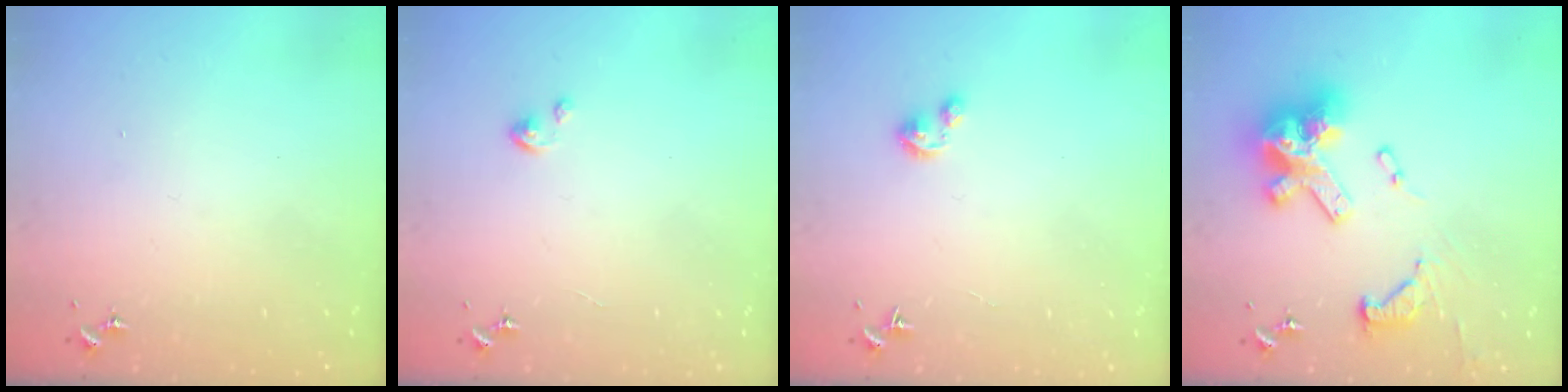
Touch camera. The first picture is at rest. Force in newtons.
{"total": 2.8, "press": 2.8, "slide": 0.2}
{"total": 2.7, "press": 2.7, "slide": 0.3}
{"total": 20.9, "press": 20.8, "slide": 1.9}